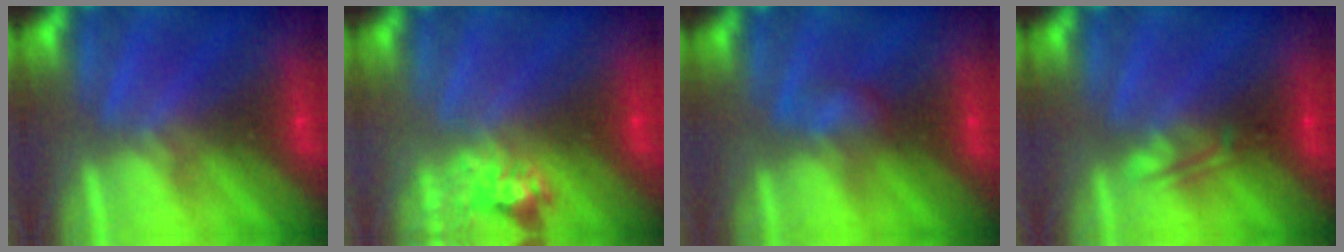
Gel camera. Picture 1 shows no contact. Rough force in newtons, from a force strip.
{"total": 2.4}
{"total": 2.2}
{"total": 2.3}